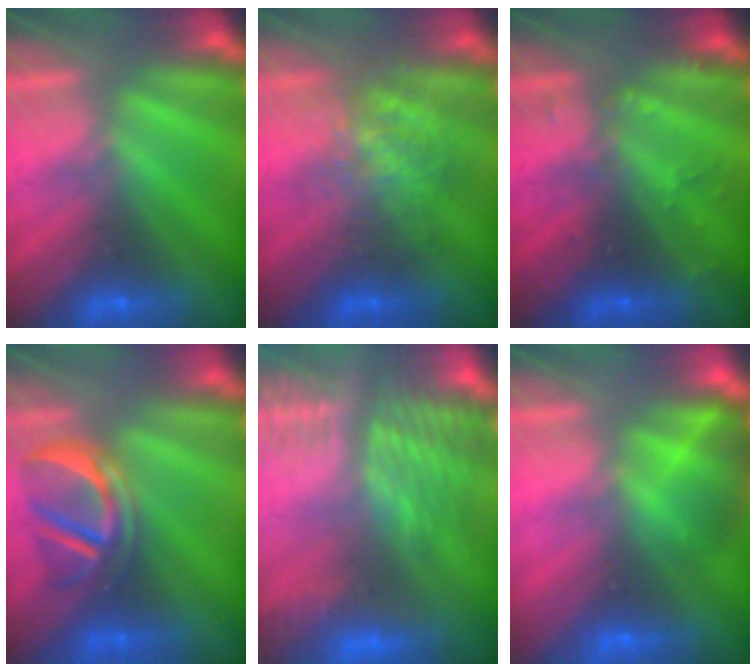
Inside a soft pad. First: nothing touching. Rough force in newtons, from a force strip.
{"total": 2.1}
{"total": 2.4}
{"total": 3.8}
{"total": 9.6}
{"total": 2.9}